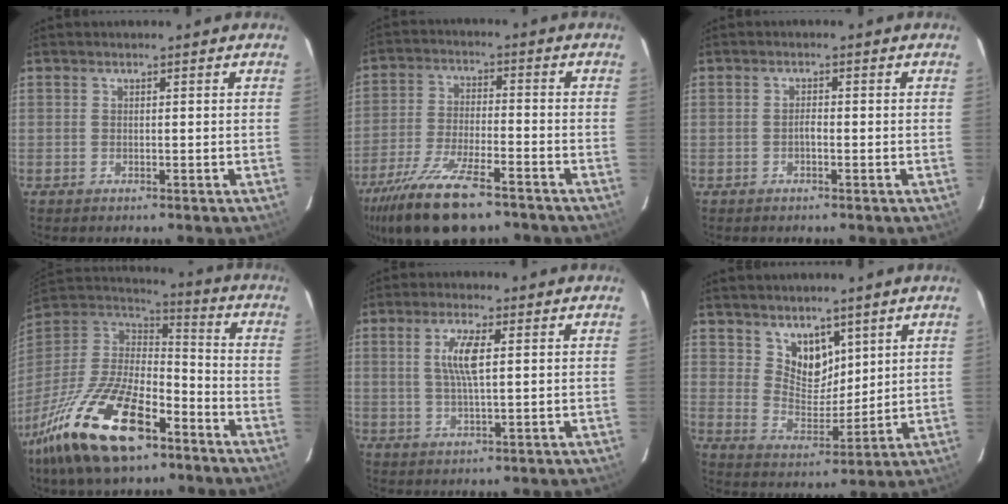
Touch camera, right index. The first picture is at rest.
{"total": 17.0, "force": [-12.5, 5.0, 10.4], "torque": [-0.220, -0.043, -0.220]}
{"total": 1.1, "force": [-0.6, 0.4, 0.8], "torque": [-0.015, 0.006, -0.012]}
{"total": 25.3, "force": [-15.2, 10.7, 17.2], "torque": [-0.353, -0.033, -0.268]}
{"total": 5.6, "force": [1.2, 0.9, 5.4], "torque": [-0.103, 0.001, 0.022]}
{"total": 7.5, "force": [4.8, 4.9, 2.9], "torque": [-0.041, 0.000, 0.096]}